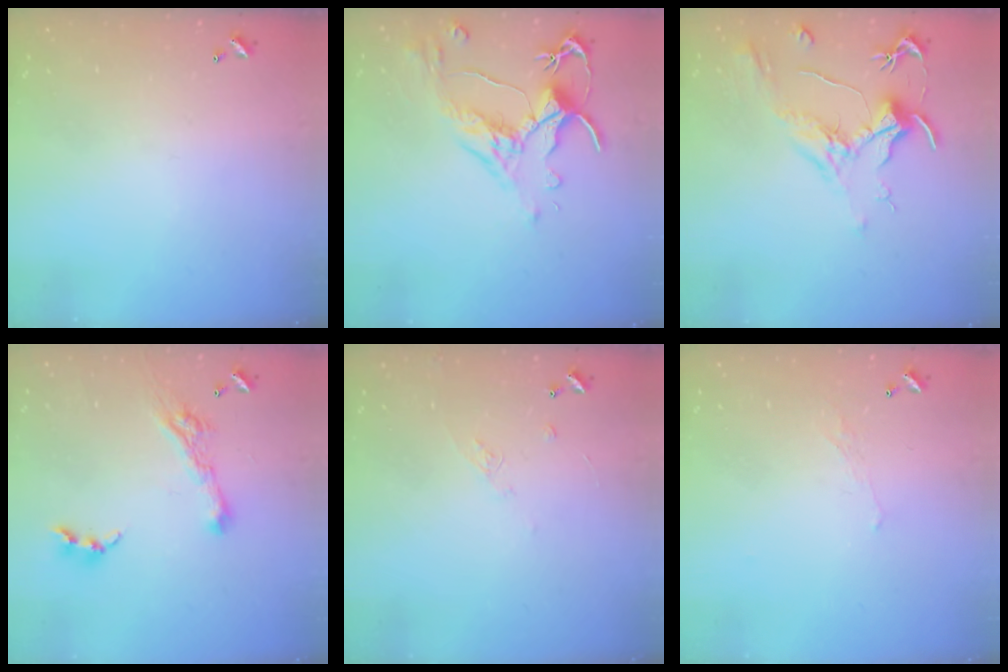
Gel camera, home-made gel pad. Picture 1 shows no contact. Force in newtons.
{"total": 2.6, "press": 2.2, "slide": 1.3}
{"total": 2.1, "press": 2.0, "slide": 0.8}
{"total": 7.0, "press": 6.9, "slide": 1.1}
{"total": 6.5, "press": 6.4, "slide": 0.9}
{"total": 0.6, "press": 0.2, "slide": 0.6}